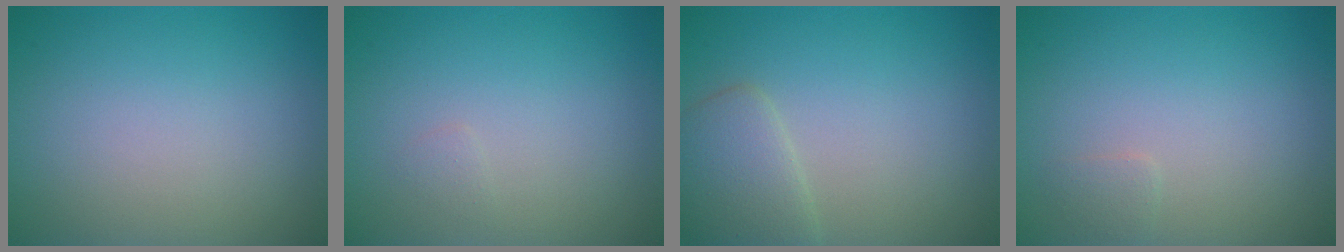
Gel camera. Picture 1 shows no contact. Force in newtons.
{"total": 0.5, "press": 0.5, "slide": 0.0}
{"total": 2.9, "press": 2.9, "slide": 0.2}
{"total": 0.7, "press": 0.7, "slide": 0.0}